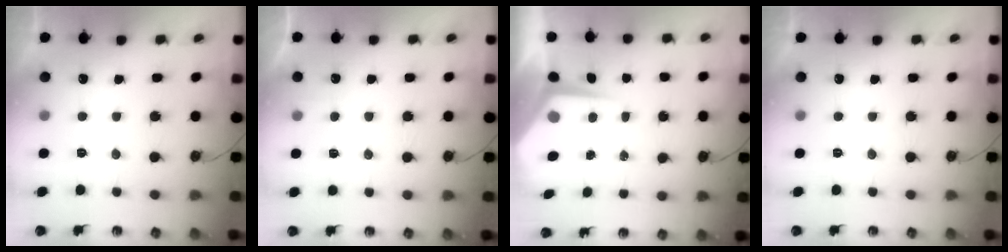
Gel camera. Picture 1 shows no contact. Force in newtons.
{"total": 3.3, "press": 3.2, "slide": 0.4}
{"total": 6.2, "press": 6.2, "slide": 0.5}
{"total": 0.0}